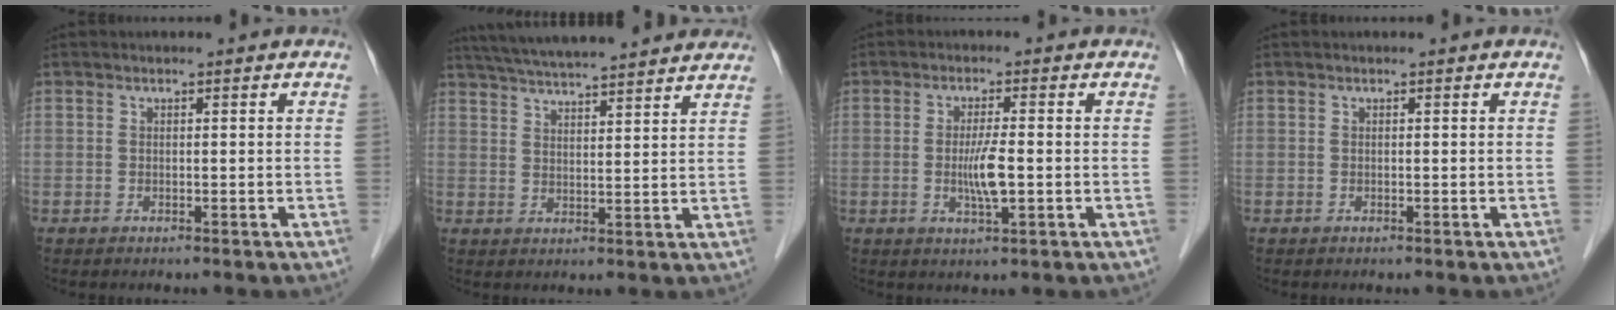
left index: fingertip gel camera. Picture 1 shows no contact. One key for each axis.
{"total": 18.6, "fx": 16.6, "fy": 1.7, "fz": 8.2, "tx": -0.137, "ty": 0.044, "tz": 0.233}
{"total": 4.4, "fx": -0.6, "fy": 0.3, "fz": 4.3, "tx": -0.088, "ty": -0.008, "tz": -0.011}
{"total": 0.0}